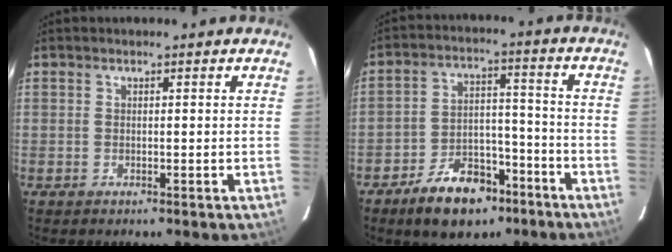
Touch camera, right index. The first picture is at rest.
{"total": 12.7, "force": [-8.6, 7.0, 6.2], "torque": [-0.122, 0.023, -0.122]}